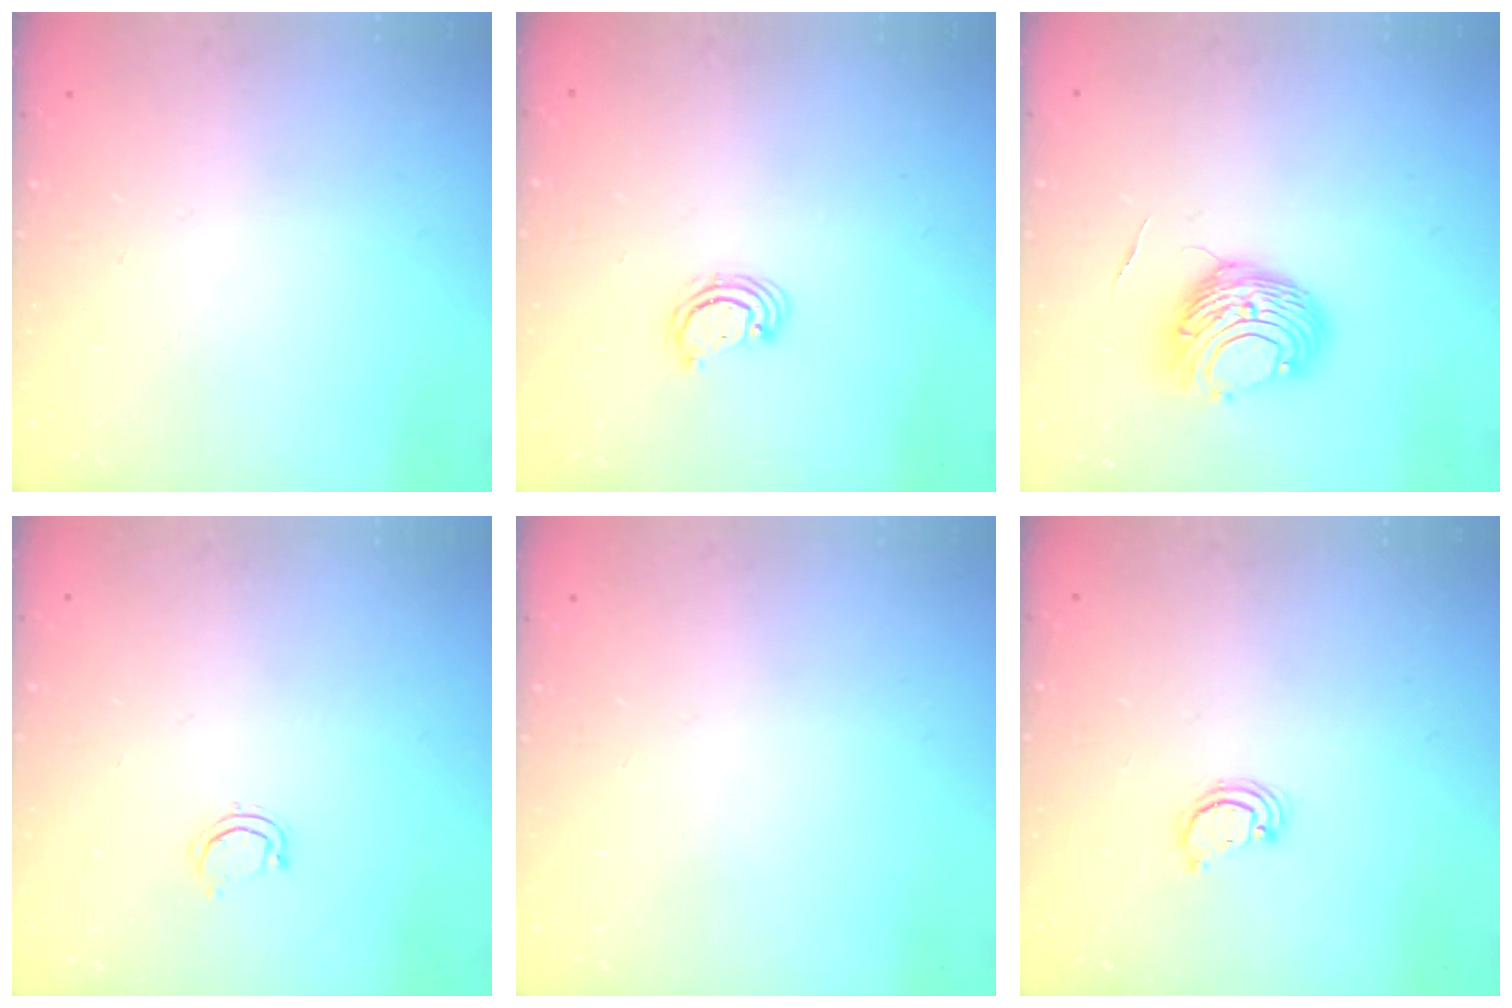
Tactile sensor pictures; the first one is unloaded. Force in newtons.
{"total": 2.5, "press": 2.5, "slide": 0.3}
{"total": 10.2, "press": 10.2, "slide": 0.8}
{"total": 4.3, "press": 4.2, "slide": 1.0}
{"total": 0.0}
{"total": 2.6, "press": 2.6, "slide": 0.2}